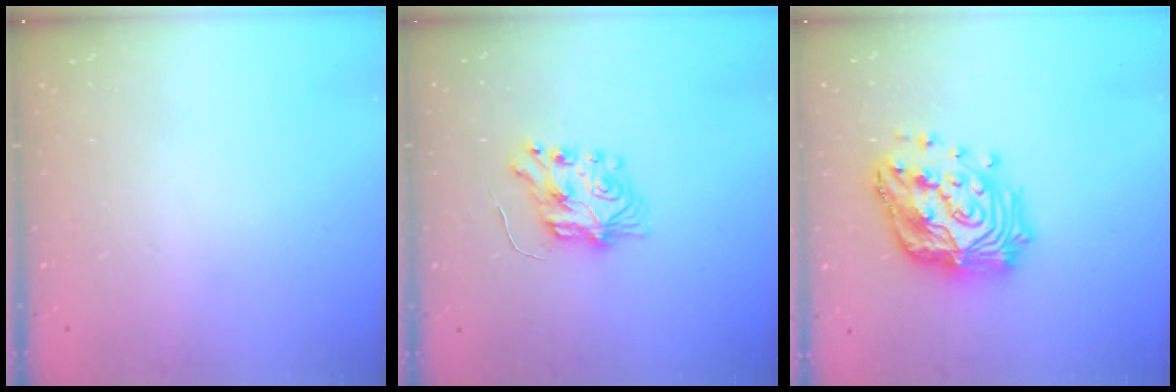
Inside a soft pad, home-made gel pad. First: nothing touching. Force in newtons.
{"total": 7.3, "press": 7.3, "slide": 0.3}
{"total": 20.6, "press": 20.4, "slide": 2.2}